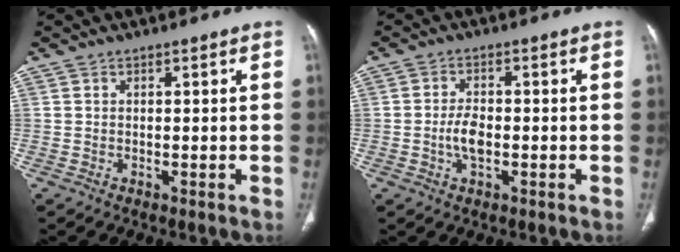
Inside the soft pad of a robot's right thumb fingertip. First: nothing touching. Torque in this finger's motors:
{"motor_torque": [0.87, 0.75, 0.85, 0.24, 0.09]}